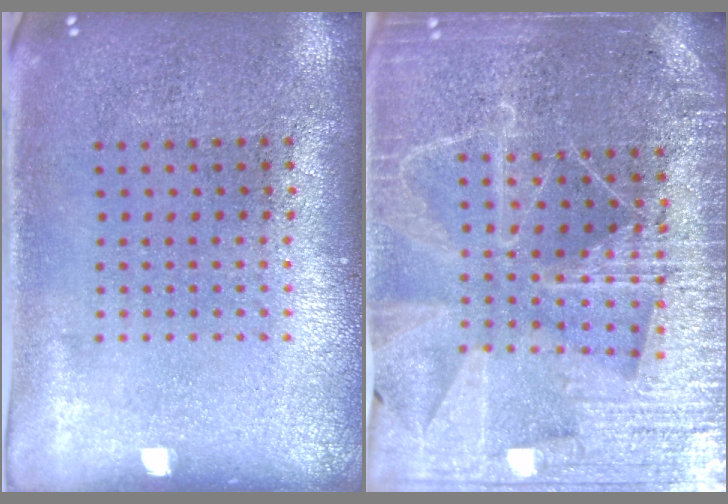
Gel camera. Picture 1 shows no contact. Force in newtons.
{"total": 4.9, "press": 4.5, "slide": 2.0}